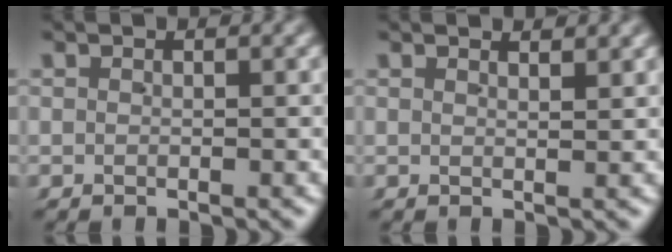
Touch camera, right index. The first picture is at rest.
{"total": 1.2, "force": [1.0, -0.5, 0.3], "torque": [0.002, -0.002, 0.020]}